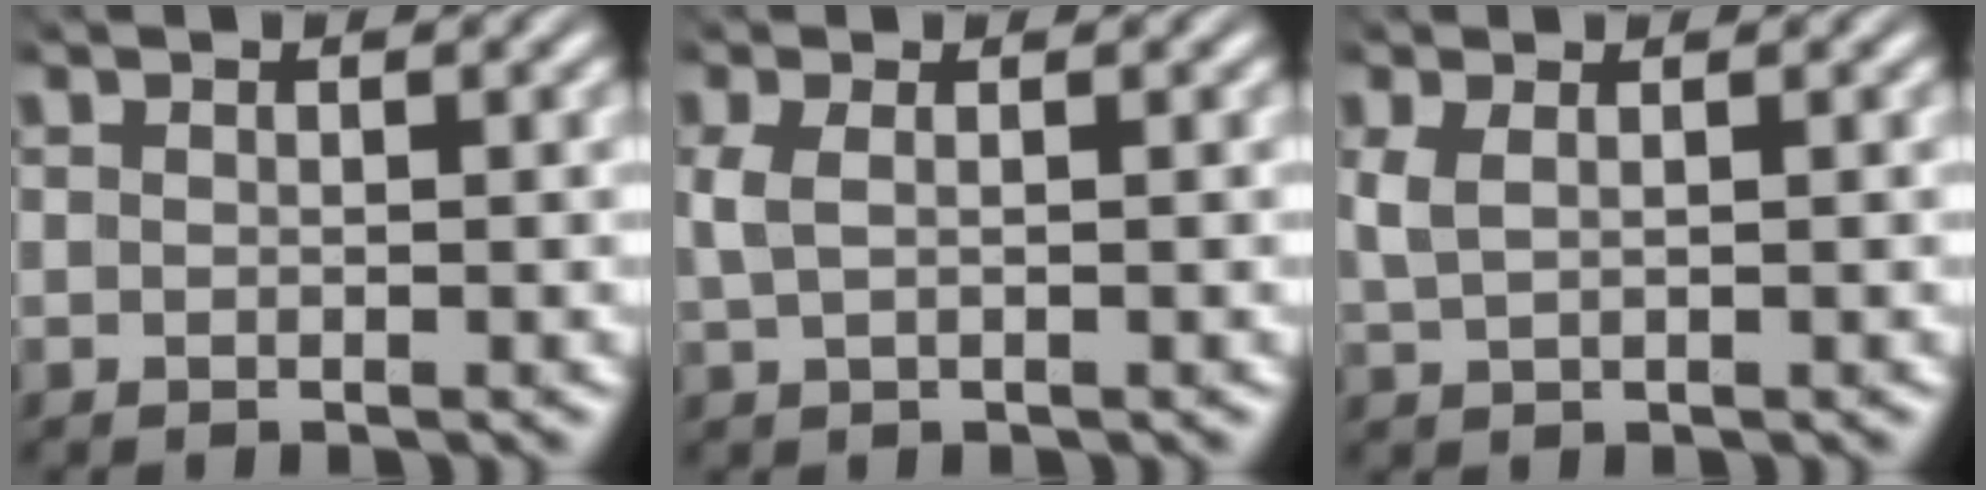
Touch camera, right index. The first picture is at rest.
{"total": 2.0, "force": [-0.3, 1.5, 1.4], "torque": [-0.044, -0.007, -0.001]}
{"total": 2.4, "force": [0.1, 2.0, 1.3], "torque": [-0.042, -0.007, 0.005]}